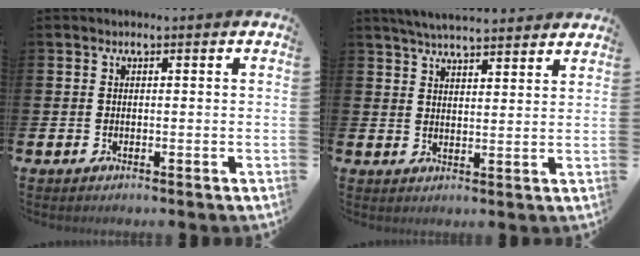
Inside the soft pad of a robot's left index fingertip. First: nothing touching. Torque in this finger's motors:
{"motor_torque": [0.47, -1.67, 0.46, 0.19]}